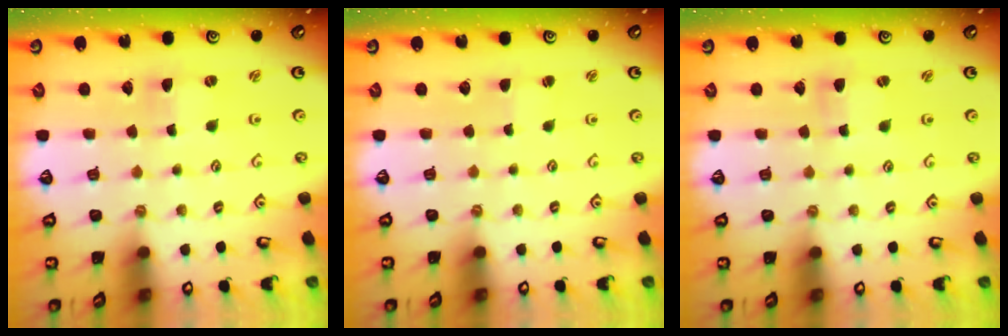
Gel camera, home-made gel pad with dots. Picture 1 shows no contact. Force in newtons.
{"total": 0.8, "press": 0.8, "slide": 0.1}
{"total": 0.8, "press": 0.8, "slide": 0.1}